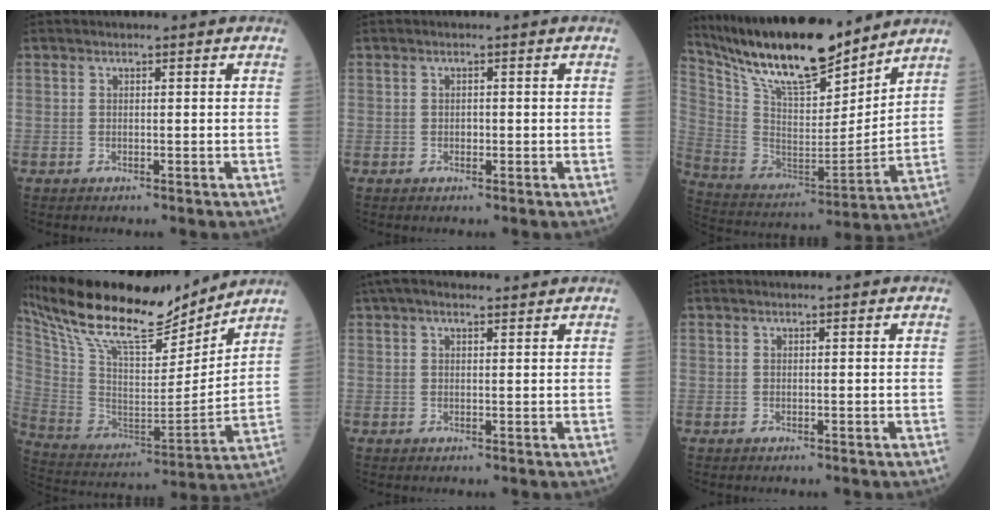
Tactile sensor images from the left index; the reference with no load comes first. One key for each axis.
{"total": 0.7, "fx": -0.1, "fy": 0.5, "fz": 0.5, "tx": -0.009, "ty": 0.001, "tz": -0.004}
{"total": 20.5, "fx": 17.4, "fy": 3.8, "fz": 10.2, "tx": -0.193, "ty": -0.006, "tz": 0.316}
{"total": 23.0, "fx": 19.5, "fy": 4.4, "fz": 11.3, "tx": -0.221, "ty": 0.005, "tz": 0.338}
{"total": 5.9, "fx": 4.8, "fy": 1.6, "fz": 3.1, "tx": -0.057, "ty": 0.043, "tz": 0.083}
{"total": 0.0}